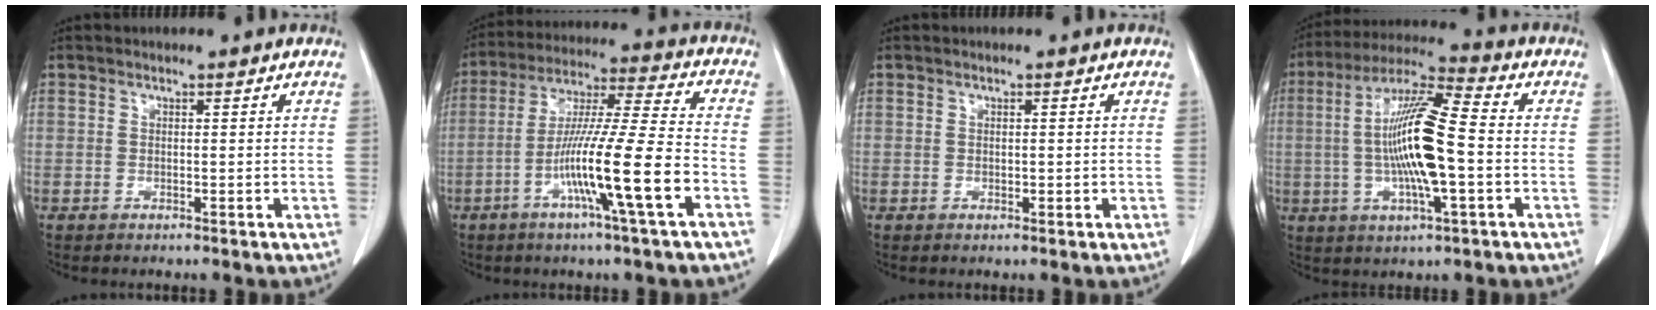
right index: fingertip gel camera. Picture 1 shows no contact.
{"total": 15.5, "force": [-5.7, -0.8, 14.4], "torque": [-0.264, -0.009, -0.106]}
{"total": 0.8, "force": [0.0, 0.6, 0.5], "torque": [-0.008, 0.001, 0.001]}
{"total": 14.5, "force": [-1.2, 1.6, 14.4], "torque": [-0.279, 0.004, -0.026]}